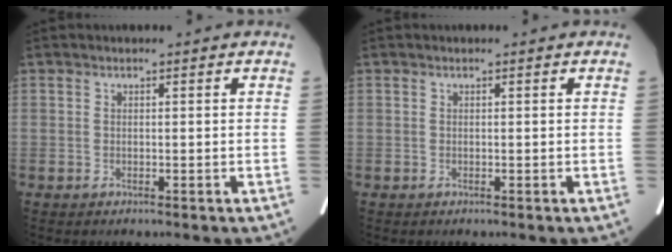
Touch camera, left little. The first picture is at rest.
{"total": 0.0}